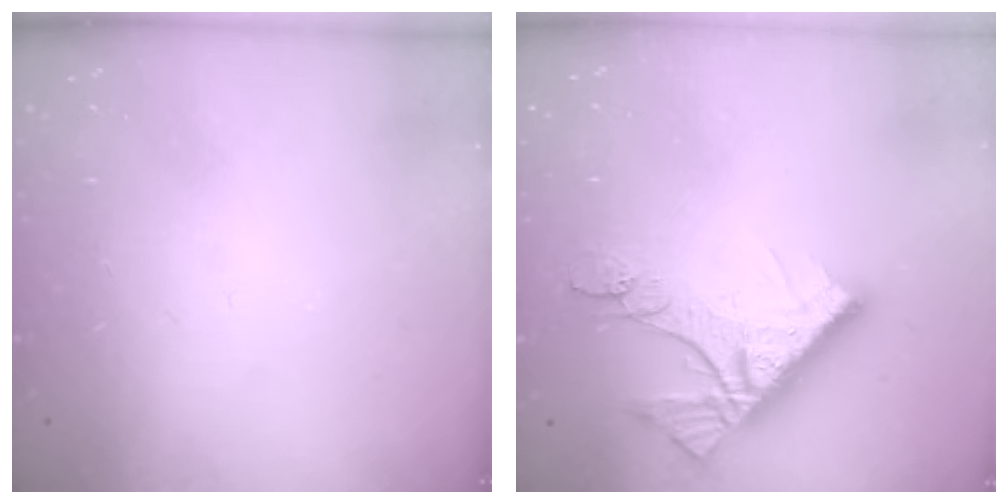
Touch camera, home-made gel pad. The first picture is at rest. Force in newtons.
{"total": 13.5, "press": 13.5, "slide": 1.1}